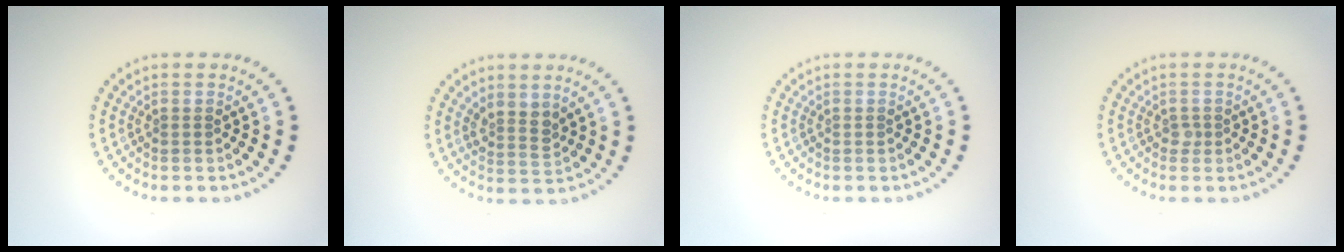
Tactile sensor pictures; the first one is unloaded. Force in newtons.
{"total": 2.1, "press": 1.7, "slide": 1.2}
{"total": 0.0}
{"total": 0.6, "press": 0.5, "slide": 0.4}